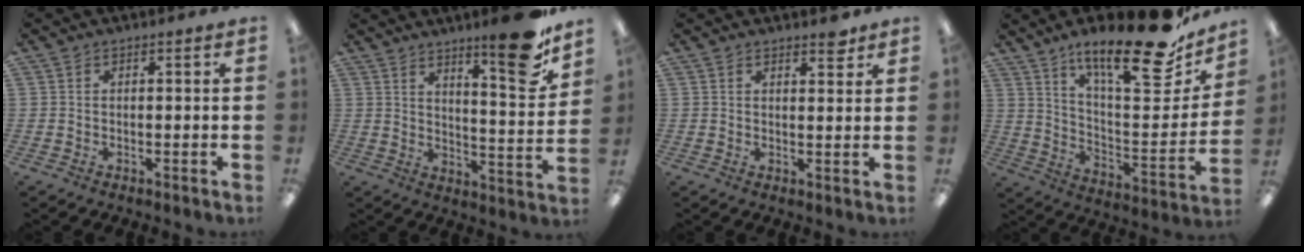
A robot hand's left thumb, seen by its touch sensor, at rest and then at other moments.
{"total": 14.1, "force": [10.7, 2.4, 9.0], "torque": [-0.114, -0.083, 0.167]}
{"total": 3.1, "force": [2.6, 1.0, 1.4], "torque": [-0.006, -0.016, 0.042]}
{"total": 23.8, "force": [17.9, 5.8, 14.5], "torque": [-0.213, -0.130, 0.289]}